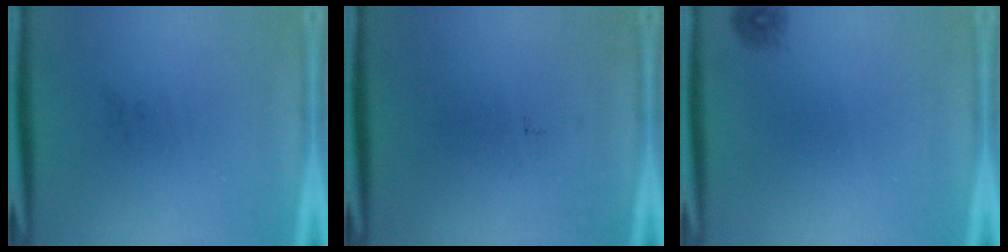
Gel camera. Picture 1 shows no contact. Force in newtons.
{"total": 0.0}
{"total": 0.9}